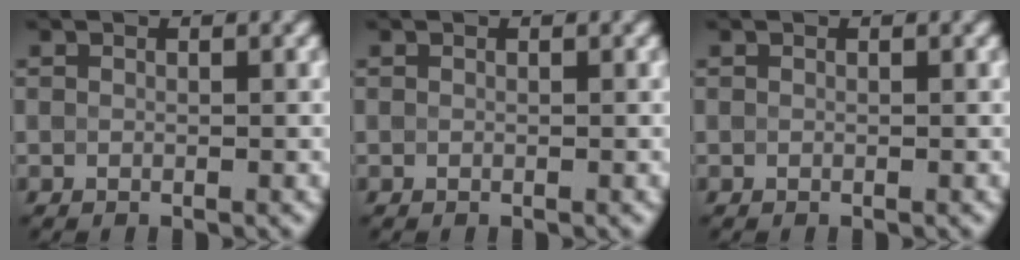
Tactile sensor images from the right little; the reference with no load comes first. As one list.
[{"total": 0.0}, {"total": 0.0}]